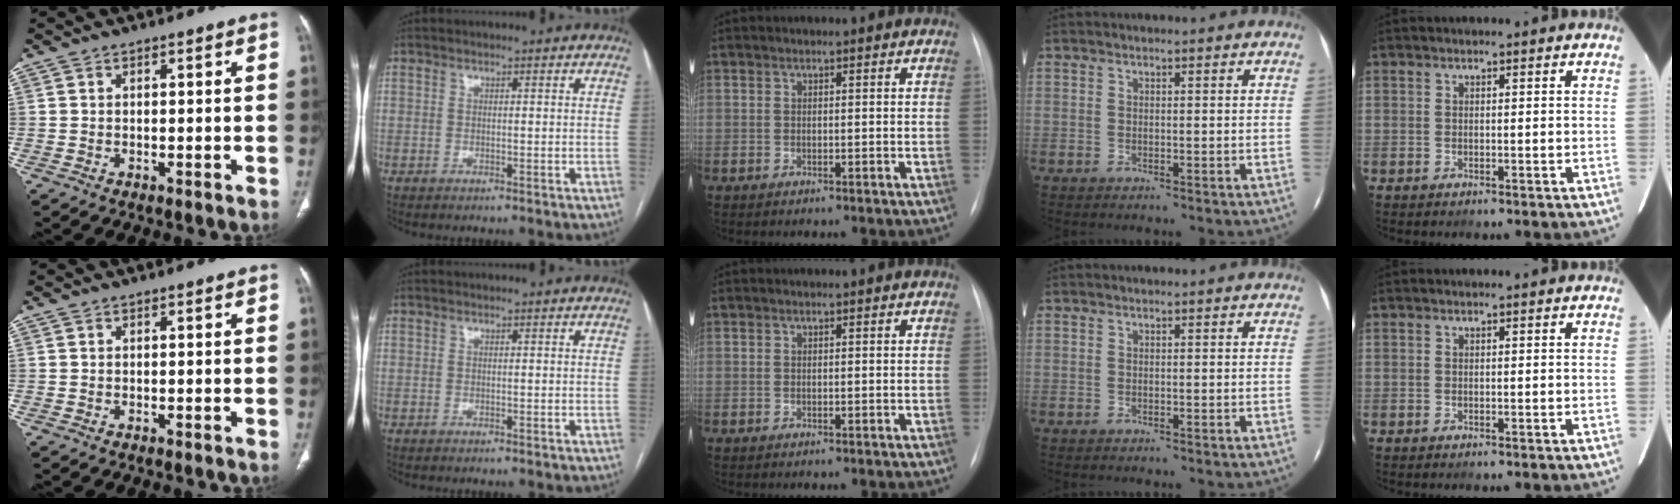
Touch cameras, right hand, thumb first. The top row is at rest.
{}